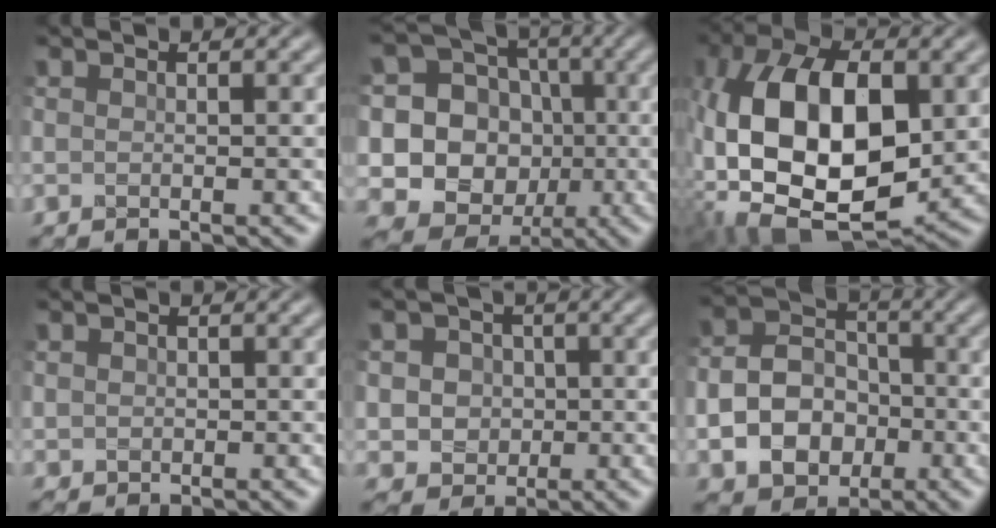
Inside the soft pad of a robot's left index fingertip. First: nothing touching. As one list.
[{"total": 18.6, "force": [-1.1, 17.9, 5.0], "torque": [-0.148, 0.024, -0.041]}, {"total": 15.3, "force": [-0.5, 9.0, 12.3], "torque": [-0.249, -0.009, -0.006]}, {"total": 0.9, "force": [0.2, 0.8, -0.2], "torque": [0.018, -0.002, 0.001]}, {"total": 5.2, "force": [0.6, 5.0, 1.3], "torque": [-0.013, 0.029, -0.009]}, {"total": 6.3, "force": [-1.5, 5.1, 3.5], "torque": [-0.059, -0.004, -0.030]}]